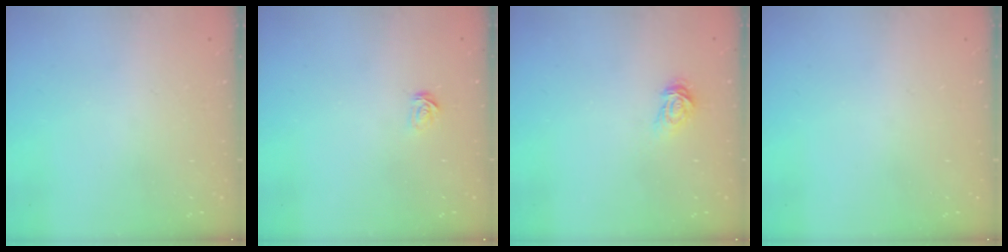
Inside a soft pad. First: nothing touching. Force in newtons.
{"total": 2.4, "press": 2.4, "slide": 0.2}
{"total": 3.5, "press": 3.5, "slide": 0.1}
{"total": 0.0}